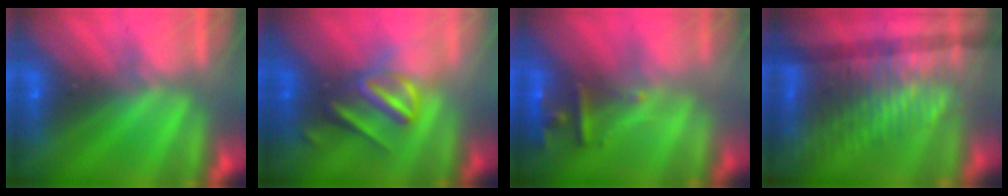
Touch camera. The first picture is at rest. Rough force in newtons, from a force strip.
{"total": 3.0}
{"total": 2.4}
{"total": 3.4}